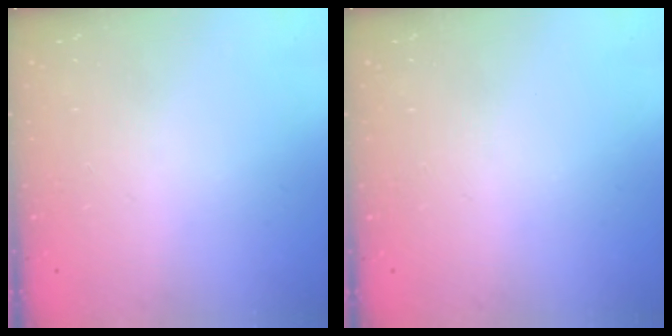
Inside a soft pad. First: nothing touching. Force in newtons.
{"total": 0.0}